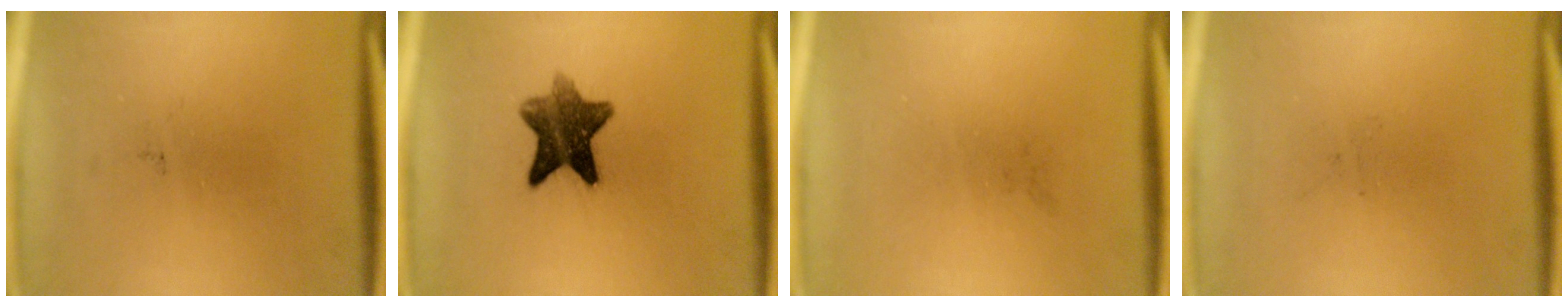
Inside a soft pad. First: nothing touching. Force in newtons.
{"total": 8.7}
{"total": 0.0}
{"total": 0.0}